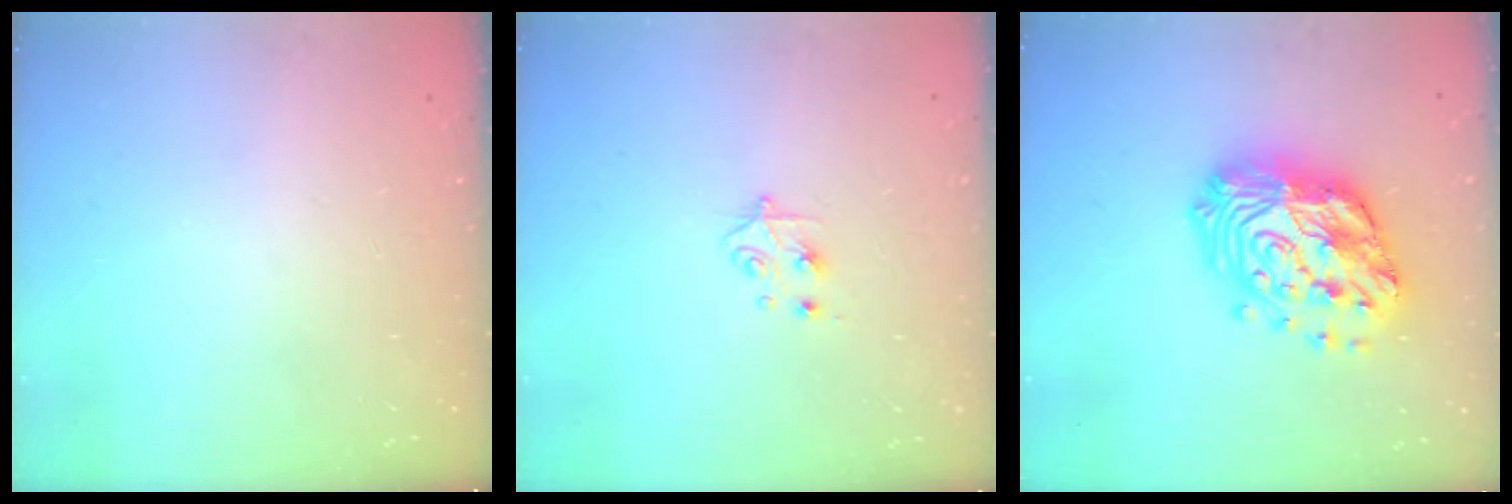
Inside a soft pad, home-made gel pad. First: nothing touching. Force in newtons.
{"total": 4.8, "press": 4.8, "slide": 0.6}
{"total": 21.7, "press": 21.5, "slide": 2.2}